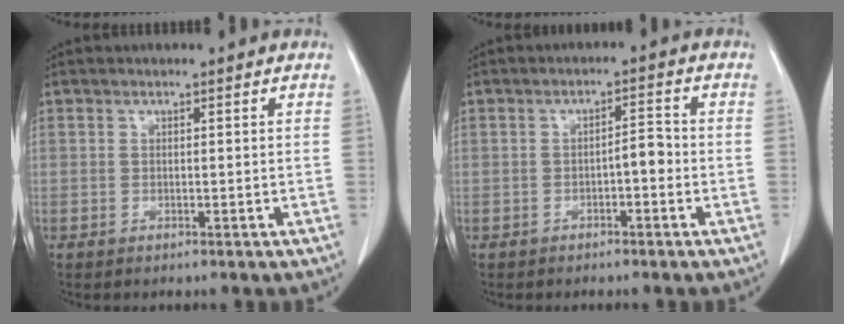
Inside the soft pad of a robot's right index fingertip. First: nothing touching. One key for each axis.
{"total": 2.7, "fx": -0.9, "fy": 0.8, "fz": 2.4, "tx": -0.034, "ty": 0.008, "tz": -0.014}